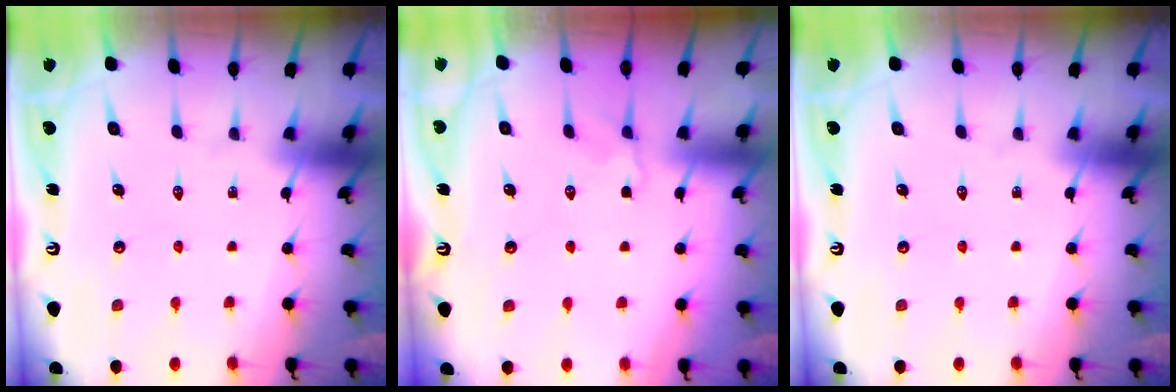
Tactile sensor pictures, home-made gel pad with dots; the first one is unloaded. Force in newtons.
{"total": 2.7, "press": 2.1, "slide": 1.8}
{"total": 0.0}